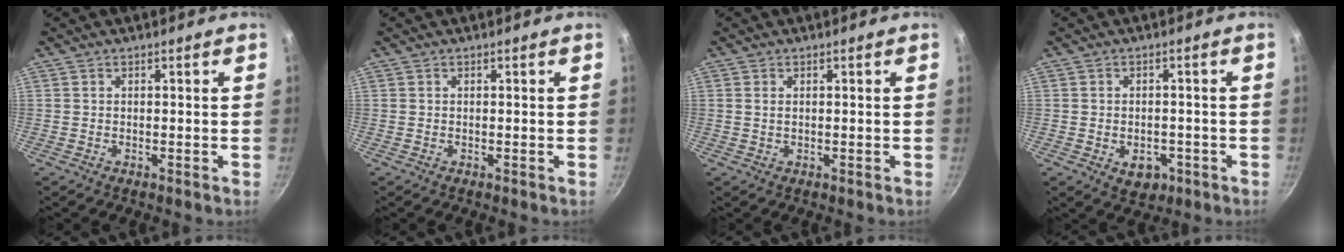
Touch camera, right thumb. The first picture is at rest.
{"total": 0.0}
{"total": 0.9, "force": [0.2, 0.5, 0.7], "torque": [-0.012, 0.001, 0.003]}
{"total": 5.4, "force": [-2.0, 3.9, 3.1], "torque": [-0.027, 0.011, -0.015]}